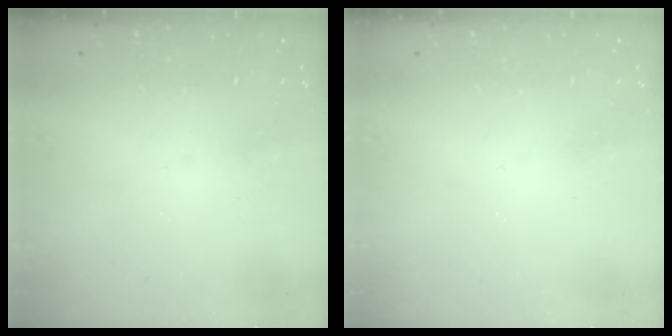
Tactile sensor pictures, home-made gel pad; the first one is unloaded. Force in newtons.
{"total": 0.0}